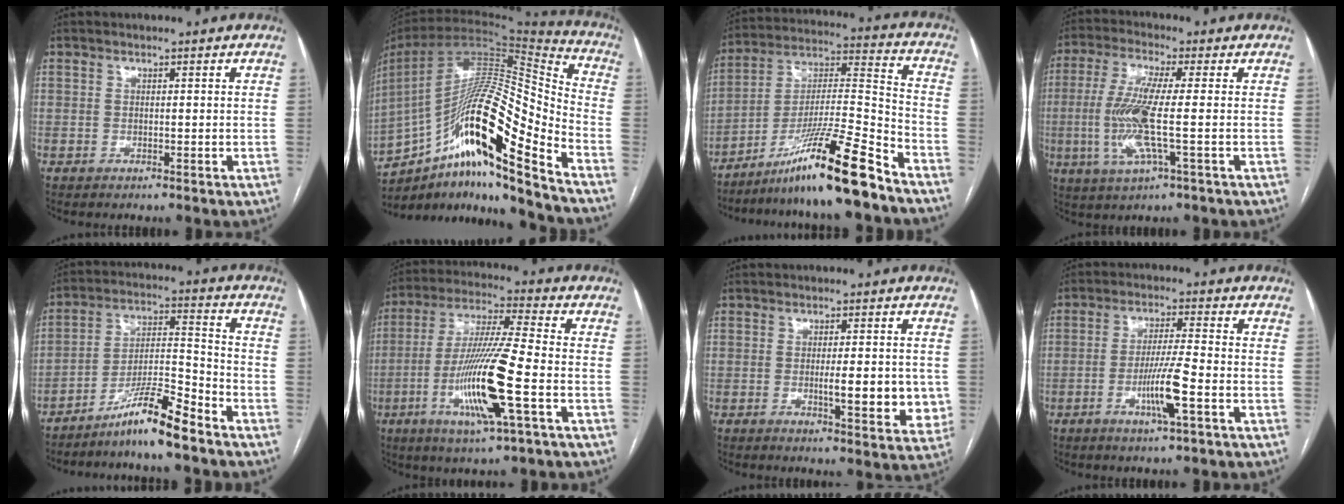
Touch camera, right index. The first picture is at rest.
{"total": 22.8, "force": [-13.5, 2.0, 18.3], "torque": [-0.327, 0.008, -0.240]}
{"total": 16.8, "force": [-12.5, -1.4, 11.2], "torque": [-0.205, -0.006, -0.218]}
{"total": 10.3, "force": [-1.3, 0.5, 10.2], "torque": [-0.225, -0.008, -0.034]}
{"total": 9.3, "force": [-7.4, 0.0, 5.7], "torque": [-0.105, 0.000, -0.136]}
{"total": 15.2, "force": [-4.5, 0.3, 14.5], "torque": [-0.294, -0.015, -0.087]}
{"total": 7.7, "force": [-0.7, 2.0, 7.4], "torque": [-0.097, -0.011, -0.007]}
{"total": 7.3, "force": [-2.6, -0.2, 6.8], "torque": [-0.130, -0.009, -0.048]}